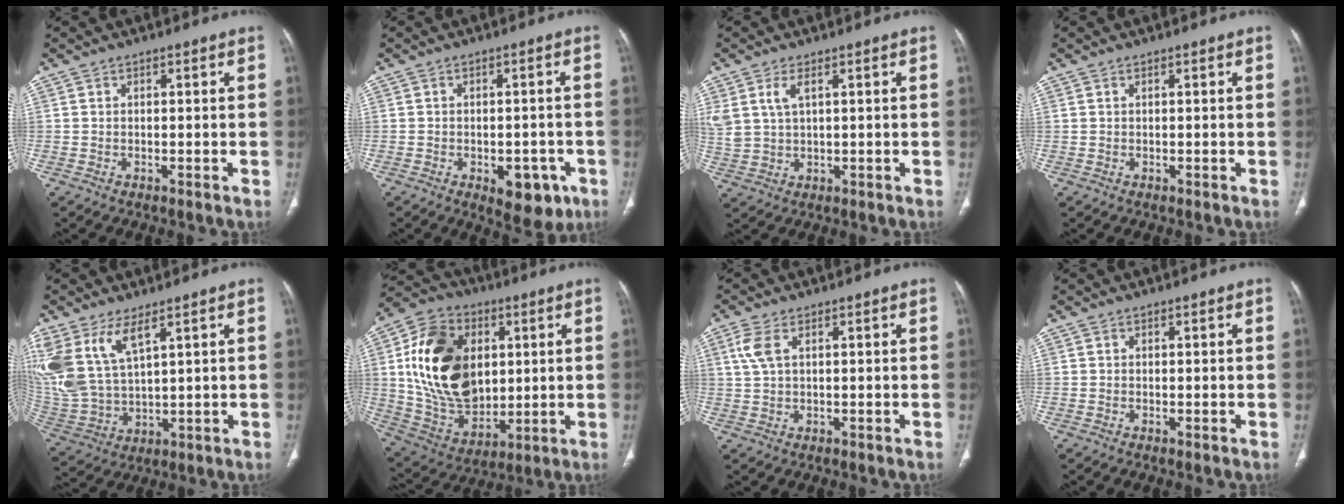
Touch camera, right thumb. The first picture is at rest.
{"total": 8.0, "force": [-3.4, 4.4, 5.7], "torque": [-0.044, 0.010, -0.034]}
{"total": 5.8, "force": [2.4, 3.1, 4.3], "torque": [-0.106, -0.004, 0.057]}
{"total": 0.0}
{"total": 14.4, "force": [7.2, 6.6, 10.6], "torque": [-0.240, -0.024, 0.162]}
{"total": 23.3, "force": [3.9, 16.1, 16.3], "torque": [-0.275, -0.010, 0.085]}
{"total": 4.0, "force": [1.5, 1.9, 3.2], "torque": [-0.088, 0.010, 0.033]}
{"total": 0.0}